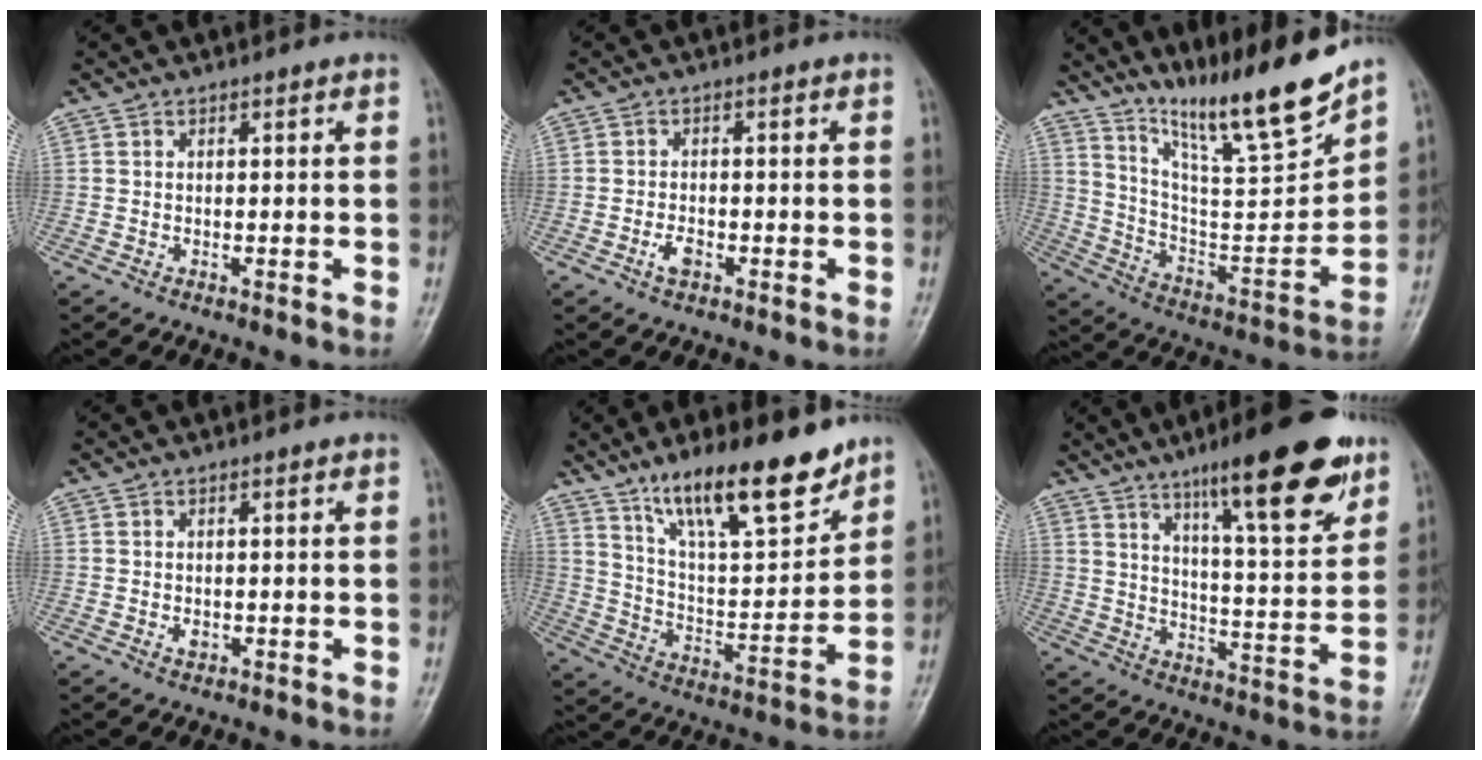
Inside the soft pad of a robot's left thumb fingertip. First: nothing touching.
{"total": 2.6, "force": [-1.3, 1.5, 1.8], "torque": [-0.032, 0.005, -0.024]}
{"total": 19.2, "force": [15.4, 1.9, 11.4], "torque": [-0.153, -0.098, 0.273]}
{"total": 1.5, "force": [-0.3, 1.1, 1.0], "torque": [-0.007, 0.000, -0.004]}
{"total": 19.1, "force": [13.3, 5.6, 12.5], "torque": [-0.164, -0.078, 0.232]}
{"total": 20.1, "force": [12.3, 4.6, 15.2], "torque": [-0.189, -0.054, 0.190]}